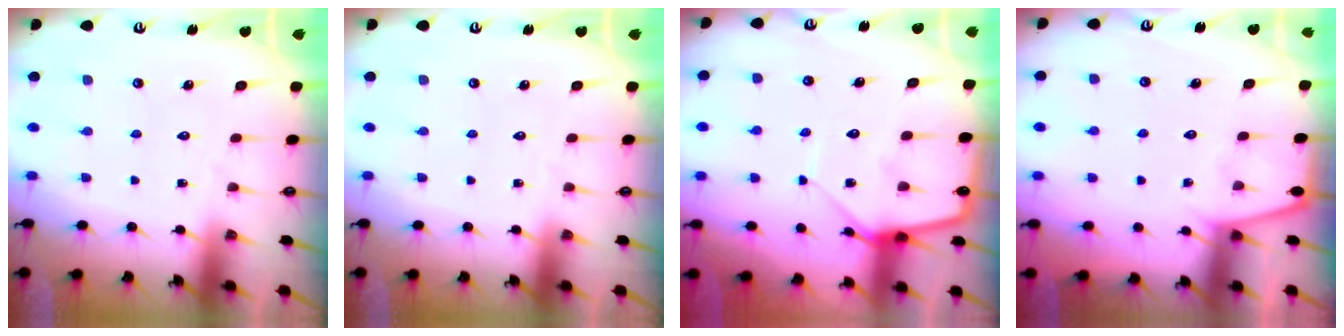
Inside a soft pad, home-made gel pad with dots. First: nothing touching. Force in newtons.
{"total": 0.0}
{"total": 7.8, "press": 7.7, "slide": 0.8}
{"total": 2.4, "press": 2.4, "slide": 0.2}